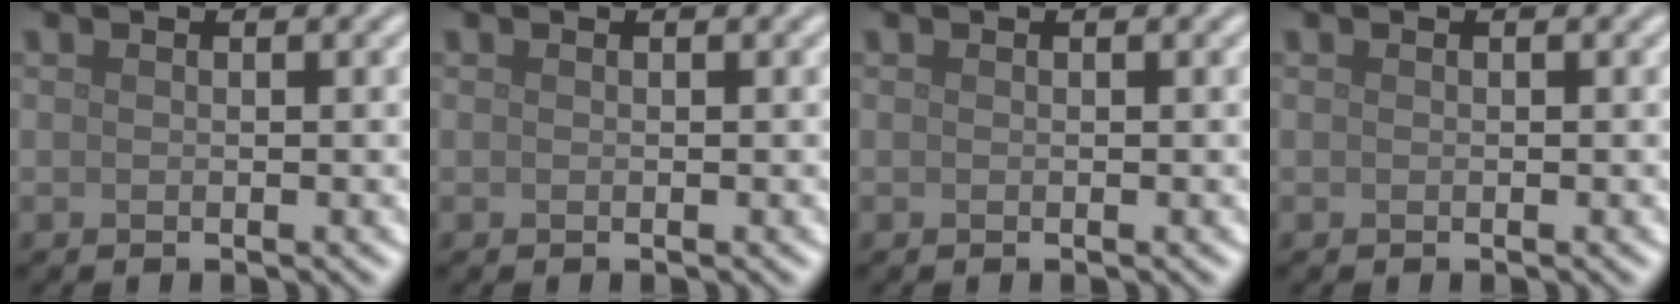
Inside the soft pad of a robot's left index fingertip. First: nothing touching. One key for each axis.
{"total": 0.0}
{"total": 0.0}
{"total": 0.0}